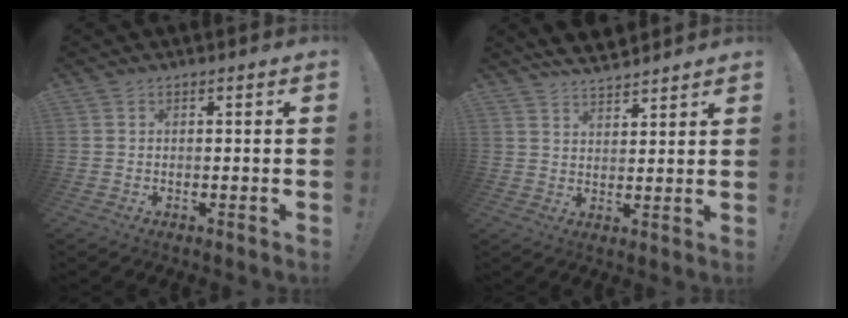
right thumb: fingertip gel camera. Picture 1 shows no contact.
{"total": 6.3, "force": [5.6, 2.5, 1.6], "torque": [-0.028, -0.039, 0.106]}